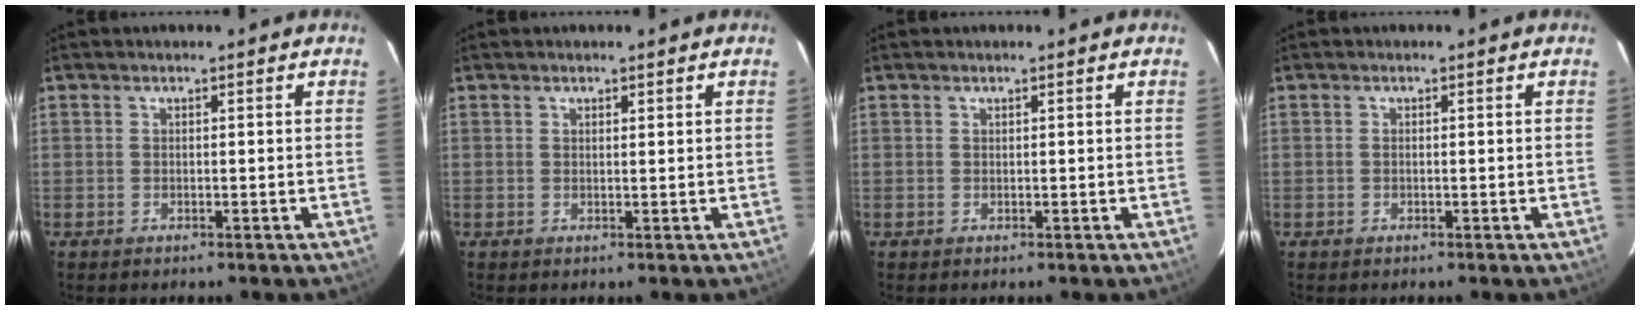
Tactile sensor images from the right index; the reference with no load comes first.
{"total": 0.7, "force": [0.6, 0.3, 0.3], "torque": [-0.005, 0.001, 0.011]}
{"total": 0.0}
{"total": 0.0}